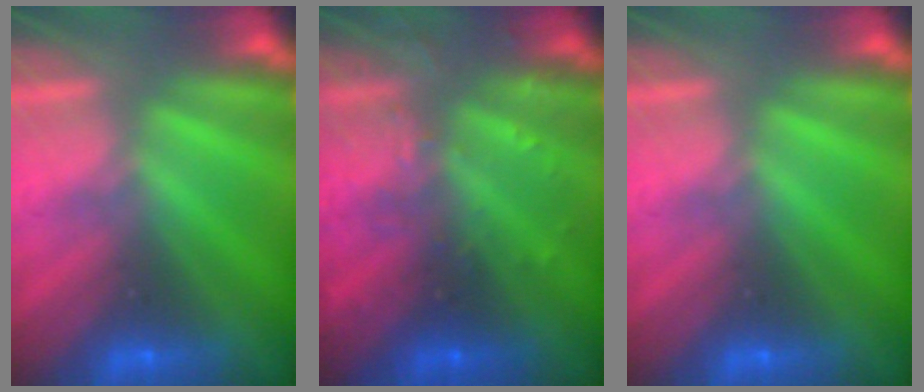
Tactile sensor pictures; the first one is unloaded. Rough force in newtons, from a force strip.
{"total": 2.9}
{"total": 0.0}